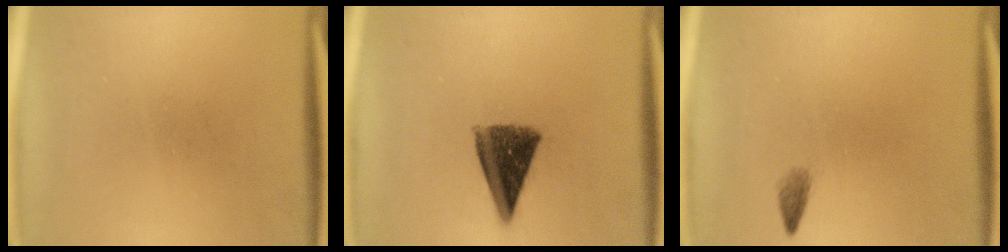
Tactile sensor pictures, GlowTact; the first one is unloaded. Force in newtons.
{"total": 9.5}
{"total": 1.0}